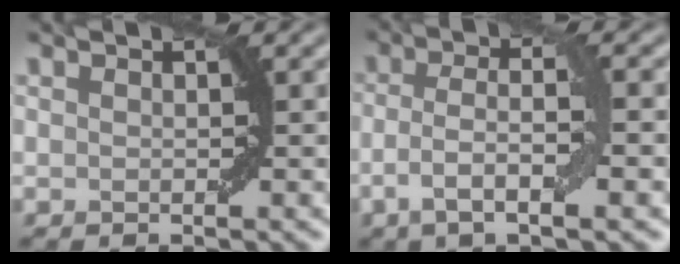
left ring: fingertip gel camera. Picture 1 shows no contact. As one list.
[{"total": 4.8, "force": [-1.7, 0.9, 4.4], "torque": [-0.084, 0.006, -0.034]}]